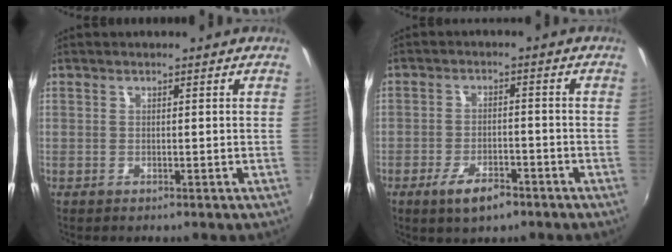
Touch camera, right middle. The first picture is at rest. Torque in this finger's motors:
{"motor_torque": [0.83, -0.54, 0.05, 0.04]}